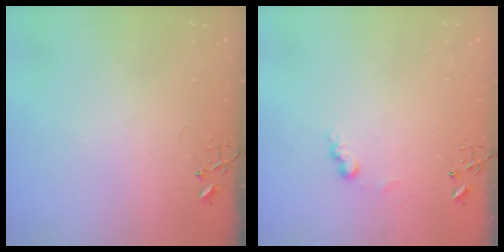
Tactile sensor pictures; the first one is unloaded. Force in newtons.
{"total": 6.6, "press": 6.5, "slide": 0.9}